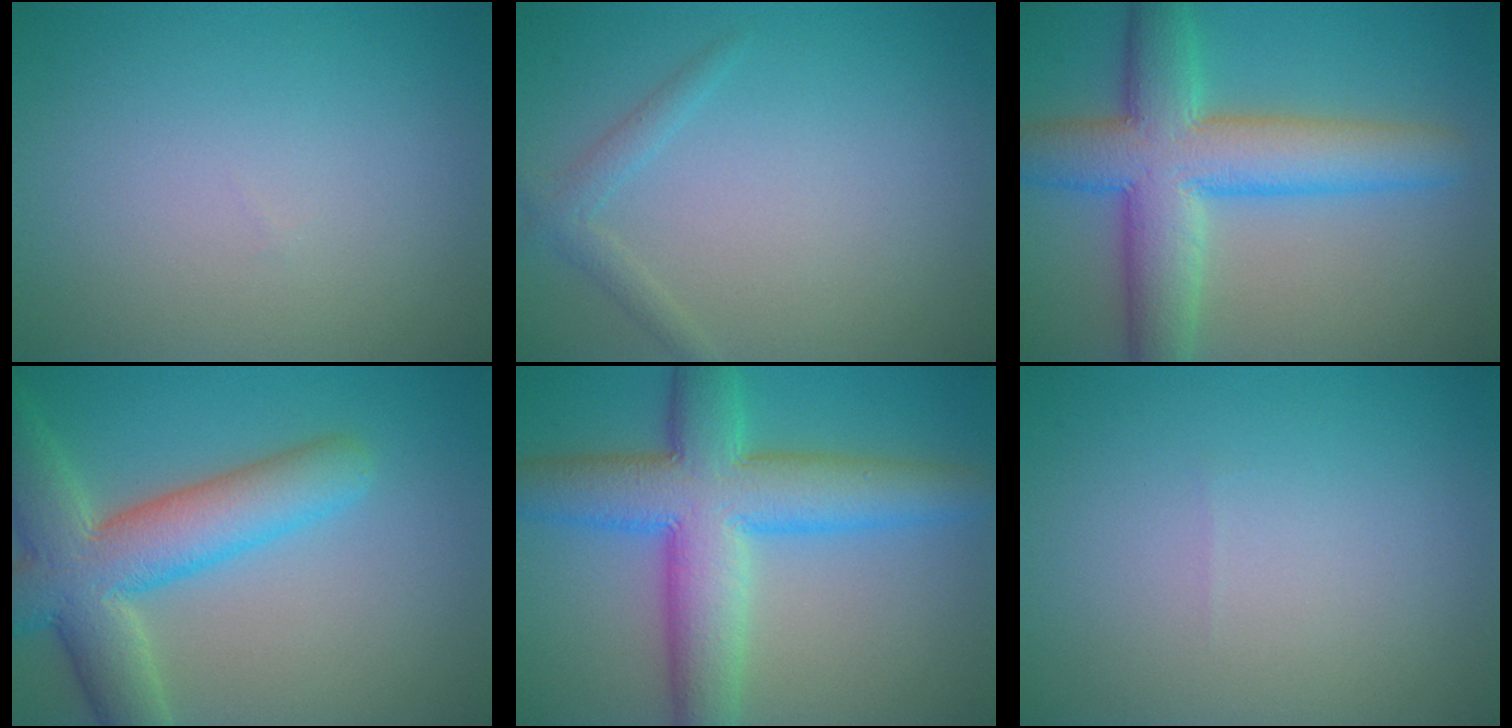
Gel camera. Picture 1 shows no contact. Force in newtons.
{"total": 1.4, "press": 1.4, "slide": 0.1}
{"total": 9.0, "press": 9.0, "slide": 0.3}
{"total": 8.3, "press": 8.3, "slide": 0.5}
{"total": 9.7, "press": 9.7, "slide": 0.2}
{"total": 0.0}